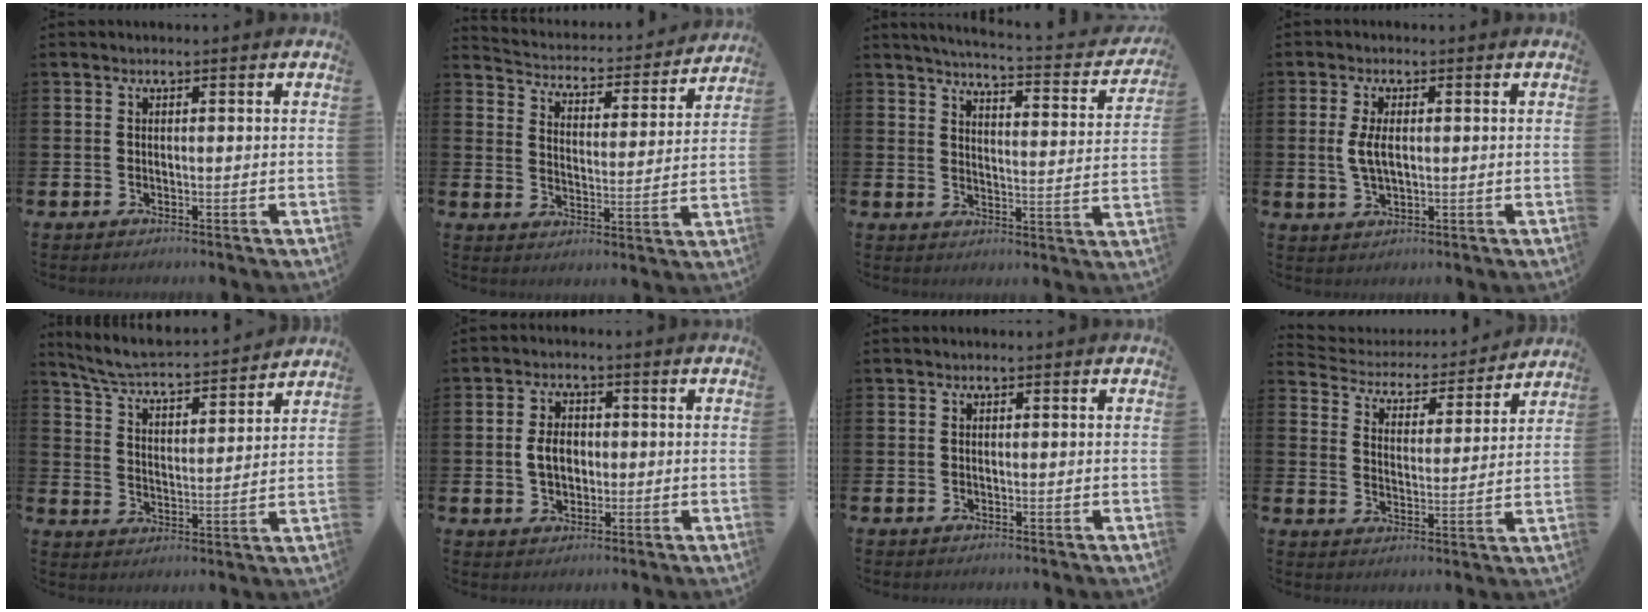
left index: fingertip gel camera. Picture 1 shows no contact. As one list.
[{"total": 4.0, "force": [3.8, 1.1, 0.5], "torque": [-0.034, -0.039, 0.056]}, {"total": 3.7, "force": [3.5, 0.0, 1.1], "torque": [-0.031, -0.038, 0.050]}, {"total": 3.6, "force": [0.5, 1.7, 3.1], "torque": [-0.056, 0.005, 0.006]}, {"total": 5.7, "force": [5.4, 0.5, 1.6], "torque": [-0.057, -0.048, 0.087]}, {"total": 4.0, "force": [0.1, 2.9, 2.7], "torque": [-0.034, 0.003, -0.006]}, {"total": 0.0}, {"total": 4.5, "force": [4.2, 1.4, 0.3], "torque": [-0.035, -0.039, 0.065]}]